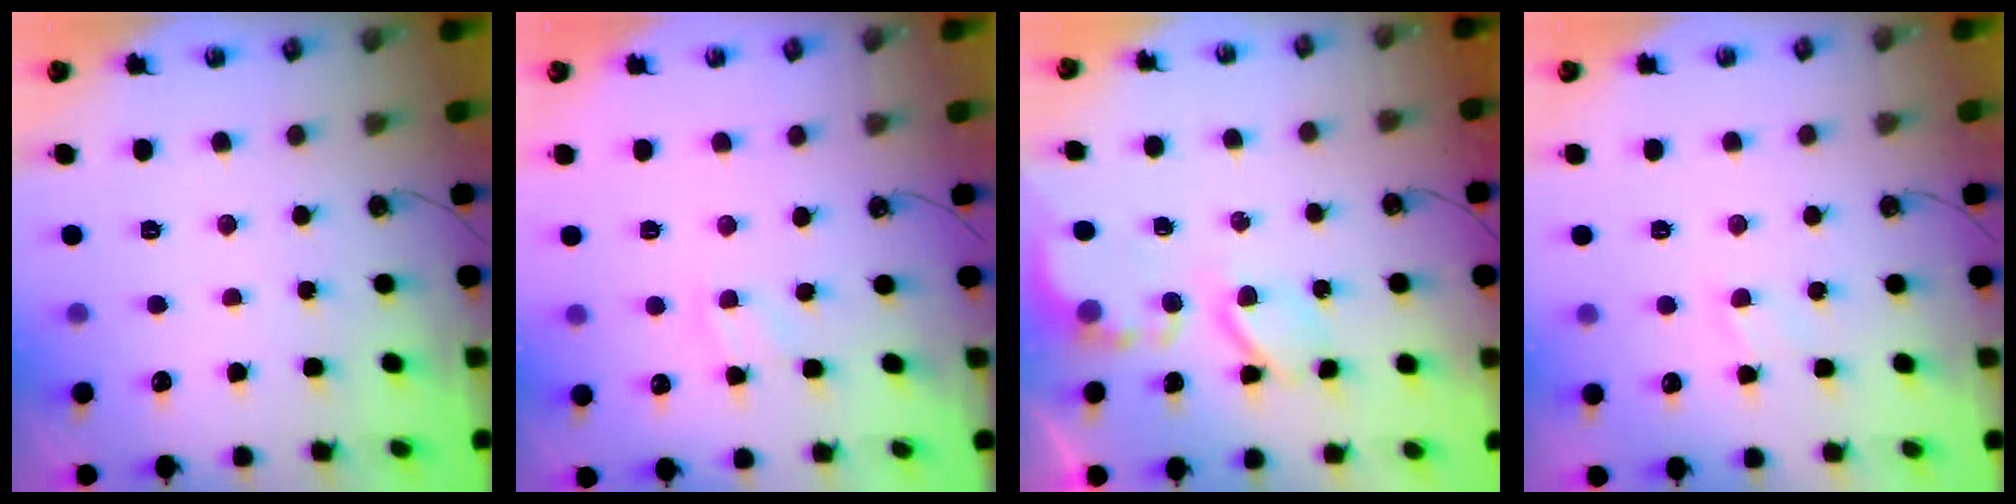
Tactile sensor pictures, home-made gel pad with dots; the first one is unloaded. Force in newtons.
{"total": 3.9, "press": 3.9, "slide": 0.5}
{"total": 7.0, "press": 7.0, "slide": 0.3}
{"total": 3.9, "press": 3.9, "slide": 0.6}